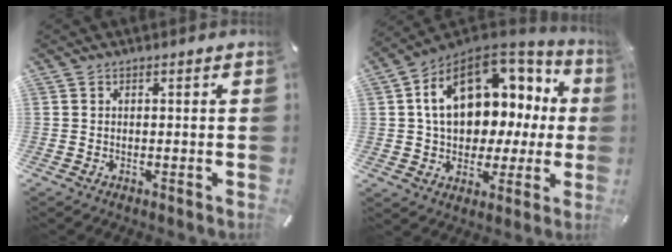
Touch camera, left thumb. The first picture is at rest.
{"total": 17.8, "force": [4.1, 12.9, 11.5], "torque": [-0.176, -0.015, 0.077]}